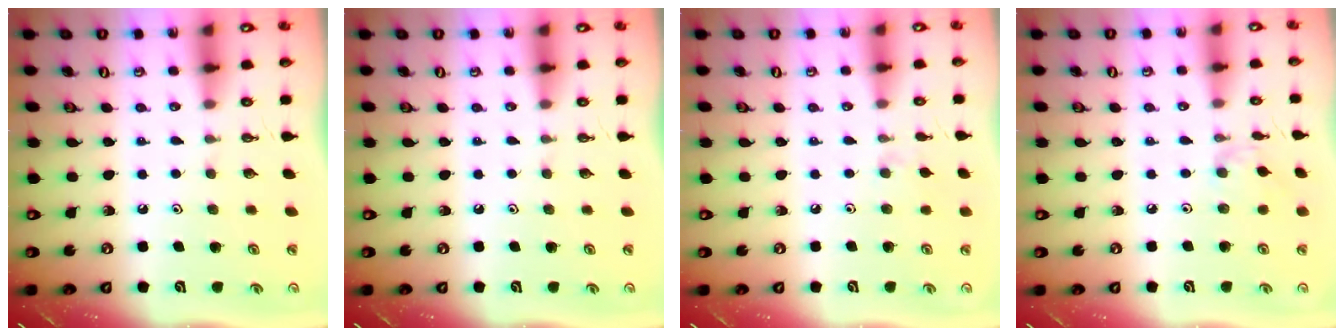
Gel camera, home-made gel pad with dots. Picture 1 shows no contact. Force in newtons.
{"total": 0.0}
{"total": 3.7, "press": 3.7, "slide": 0.7}
{"total": 2.8, "press": 2.7, "slide": 0.6}